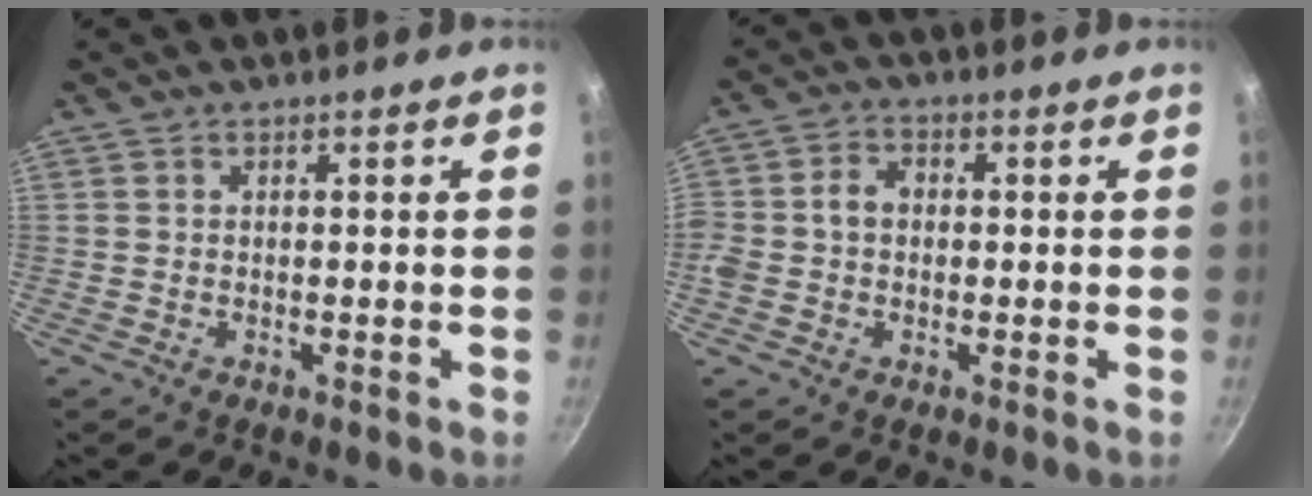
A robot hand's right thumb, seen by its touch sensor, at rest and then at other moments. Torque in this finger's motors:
{"motor_torque": [0.72, 0.68, 0.58, 0.03, 0.02]}